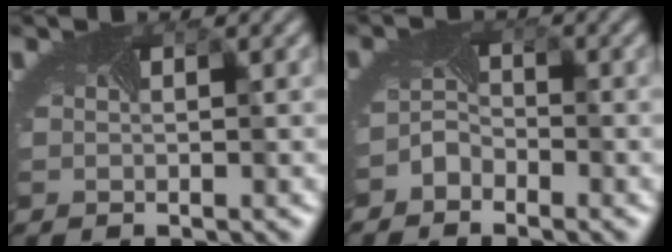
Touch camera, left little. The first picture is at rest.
{"total": 1.8, "force": [-1.7, 0.7, 0.0], "torque": [-0.010, 0.001, -0.038]}